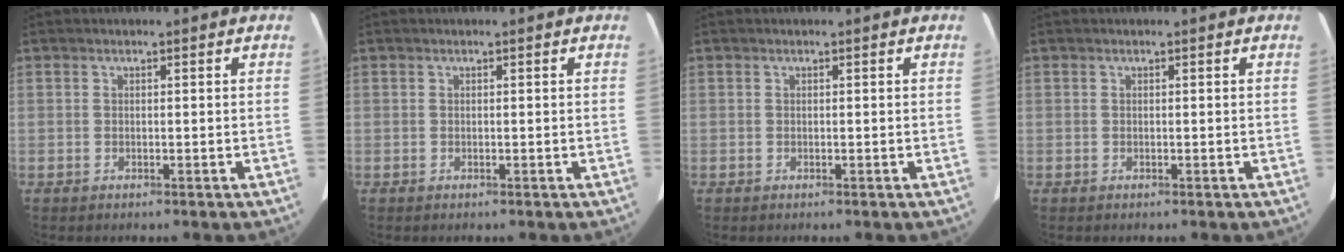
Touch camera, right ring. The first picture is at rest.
{"total": 0.0}
{"total": 0.0}
{"total": 0.0}